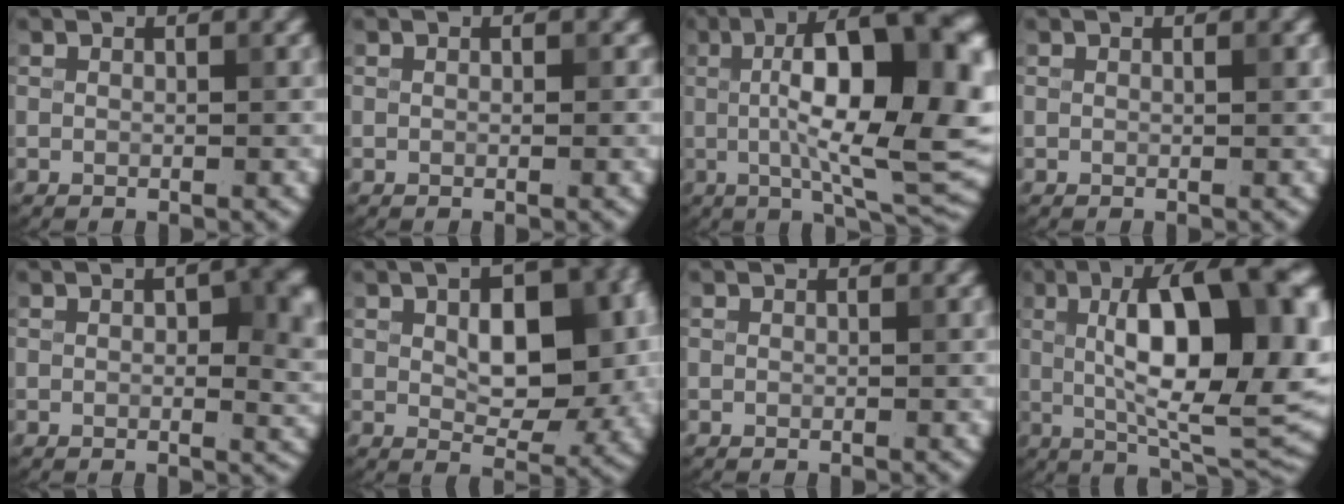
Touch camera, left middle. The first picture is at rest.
{"total": 0.7, "force": [0.2, 0.5, 0.5], "torque": [-0.004, 0.001, 0.003]}
{"total": 15.2, "force": [1.3, 4.6, 14.4], "torque": [-0.202, 0.018, 0.017]}
{"total": 0.6, "force": [0.2, 0.2, 0.6], "torque": [-0.008, 0.001, 0.006]}
{"total": 6.8, "force": [1.3, 3.7, 5.5], "torque": [-0.047, 0.002, 0.021]}
{"total": 9.6, "force": [1.6, 5.1, 8.0], "torque": [-0.123, 0.005, 0.030]}
{"total": 0.0}
{"total": 14.0, "force": [2.2, 4.5, 13.0], "torque": [-0.178, 0.013, 0.029]}